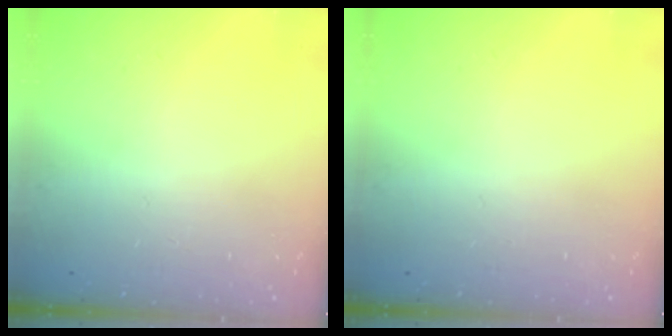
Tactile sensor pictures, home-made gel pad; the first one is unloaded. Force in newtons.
{"total": 0.0}